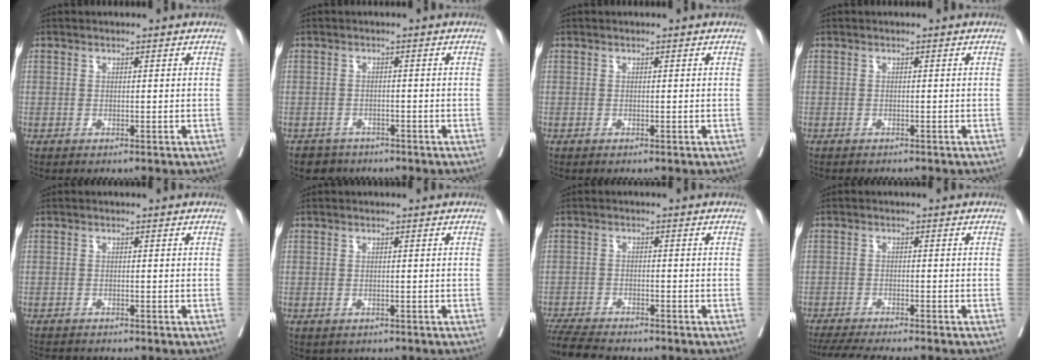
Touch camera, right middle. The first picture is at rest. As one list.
[{"total": 3.0, "force": [-2.3, 1.9, -0.2], "torque": [-0.004, 0.004, -0.037]}, {"total": 0.0}, {"total": 1.8, "force": [-1.6, 0.4, 0.5], "torque": [-0.011, -0.004, -0.022]}, {"total": 3.5, "force": [-3.4, 0.1, 0.9], "torque": [-0.007, -0.010, -0.053]}, {"total": 1.1, "force": [-0.8, 0.7, 0.2], "torque": [-0.006, 0.000, -0.009]}, {"total": 8.1, "force": [-7.5, 0.9, 3.0], "torque": [-0.051, -0.020, -0.123]}, {"total": 10.2, "force": [-9.2, 0.3, 4.6], "torque": [-0.063, -0.017, -0.136]}]